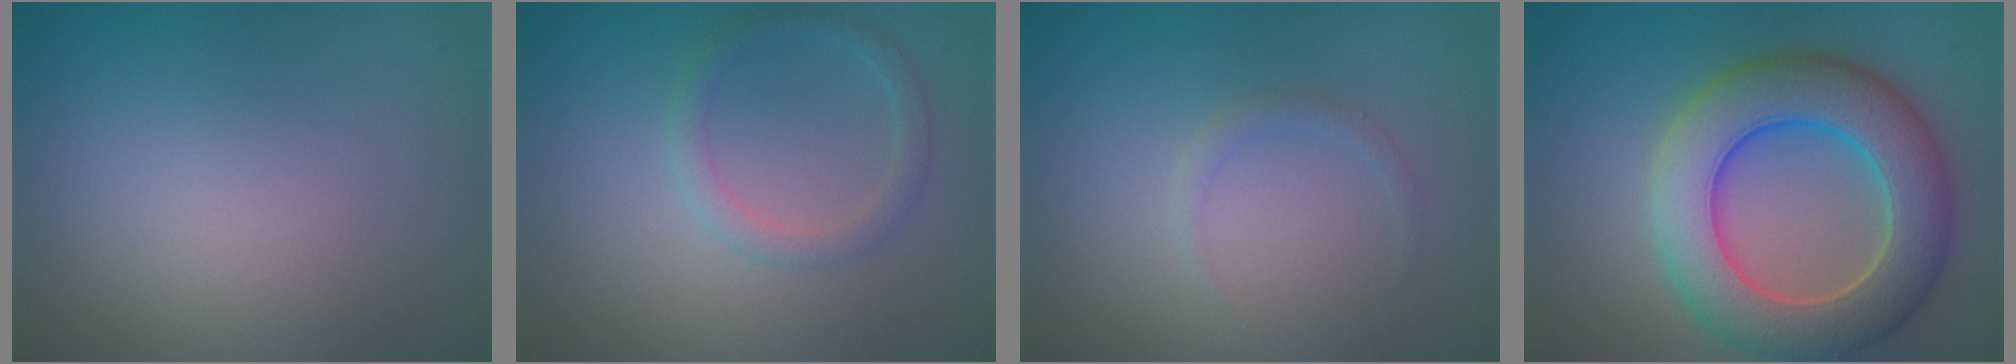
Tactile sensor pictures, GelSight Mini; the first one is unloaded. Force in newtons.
{"total": 1.9, "press": 1.8, "slide": 0.1}
{"total": 0.9, "press": 0.9, "slide": 0.1}
{"total": 10.0, "press": 9.9, "slide": 0.7}